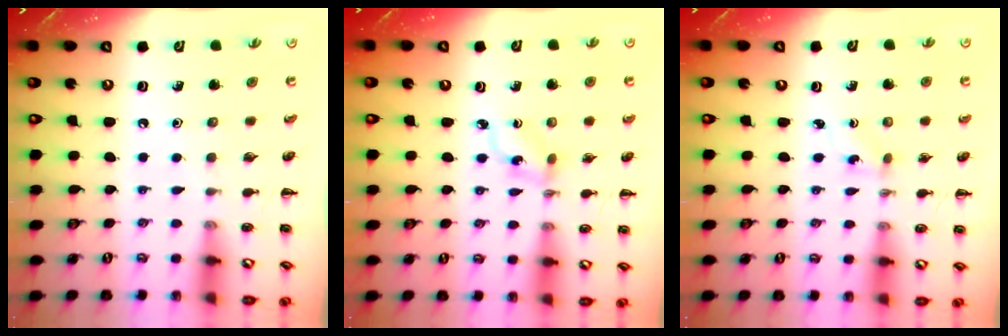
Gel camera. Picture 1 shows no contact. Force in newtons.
{"total": 2.0, "press": 2.0, "slide": 0.5}
{"total": 1.2, "press": 1.1, "slide": 0.5}